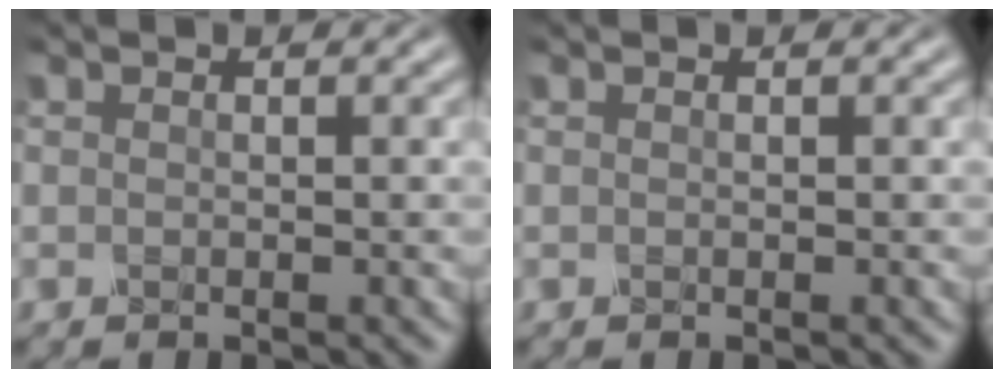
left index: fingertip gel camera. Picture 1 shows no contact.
{"total": 0.0}